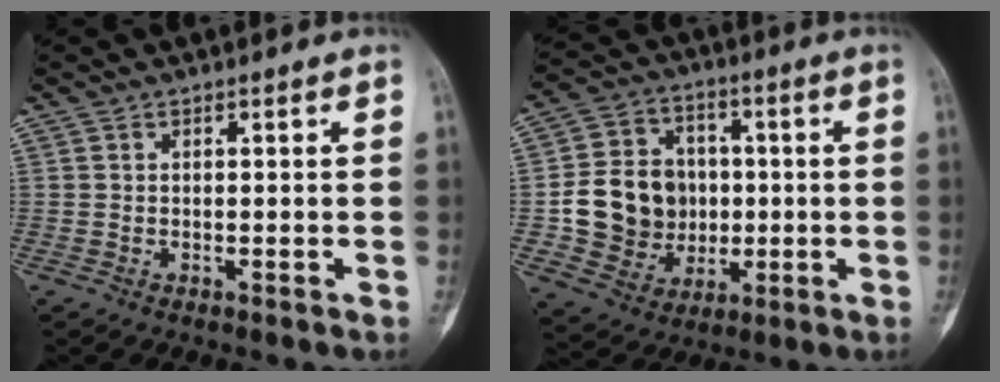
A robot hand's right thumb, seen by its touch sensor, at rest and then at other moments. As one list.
[{"total": 14.9, "force": [-0.6, 13.0, 7.2], "torque": [-0.090, 0.018, 0.002]}]